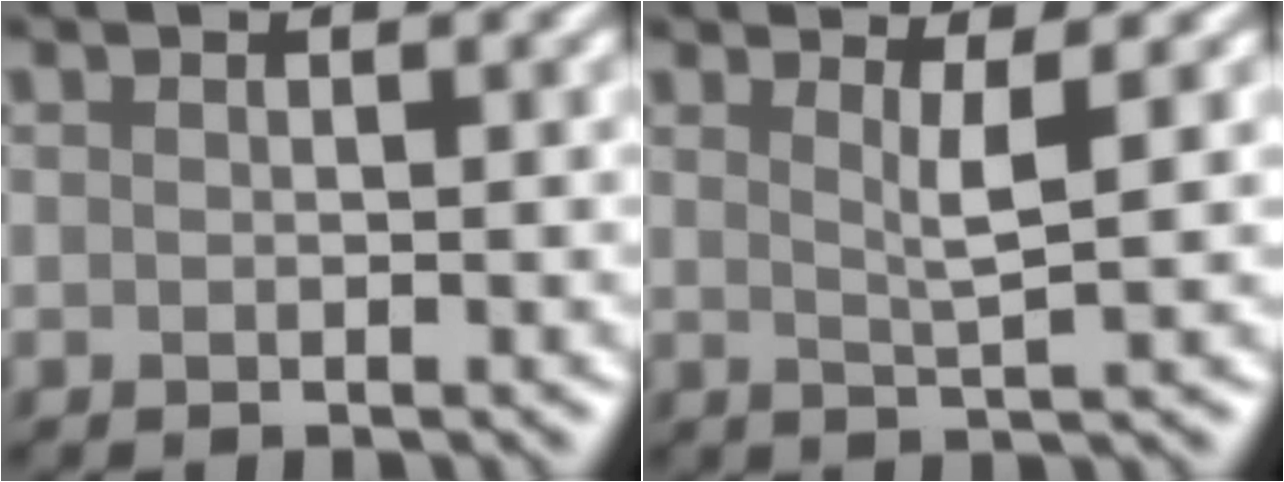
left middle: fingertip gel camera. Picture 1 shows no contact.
{"total": 2.6, "force": [1.0, 0.5, 2.3], "torque": [-0.036, -0.003, 0.015]}